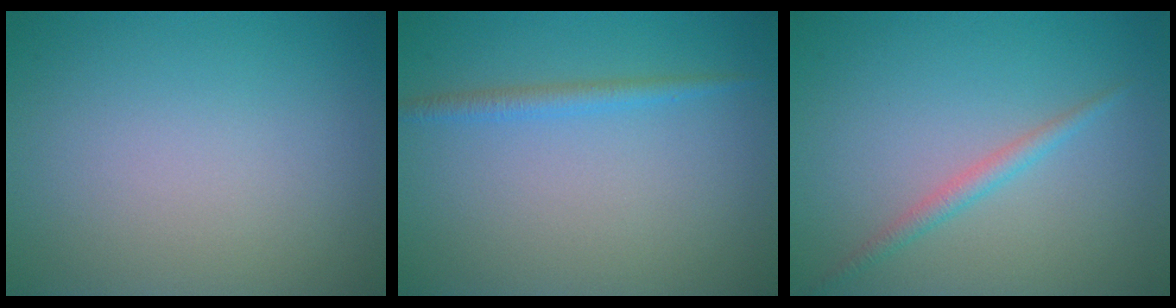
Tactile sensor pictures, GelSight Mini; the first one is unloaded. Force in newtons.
{"total": 1.5, "press": 1.5, "slide": 0.1}
{"total": 1.5, "press": 1.5, "slide": 0.1}